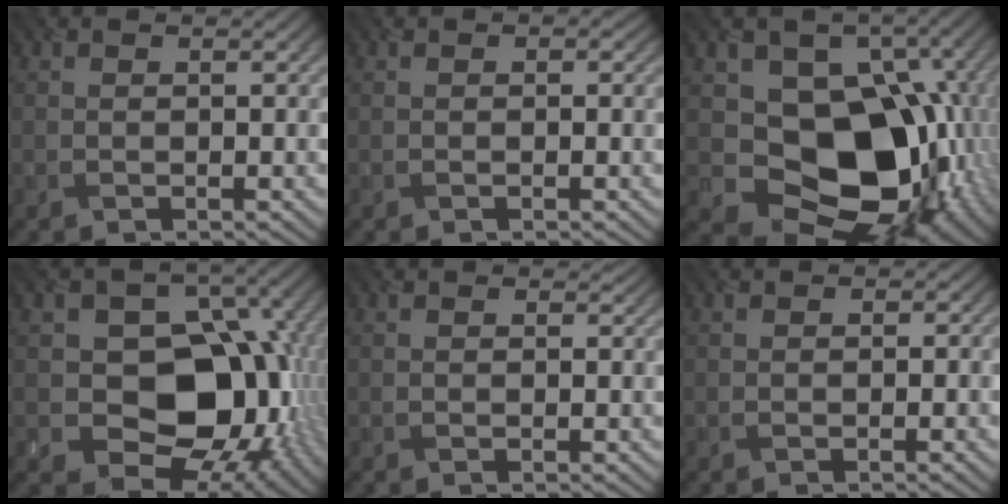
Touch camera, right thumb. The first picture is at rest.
{"total": 0.7, "force": [0.1, 0.6, 0.4], "torque": [-0.004, -0.005, 0.005]}
{"total": 15.1, "force": [-0.8, 11.8, 9.4], "torque": [-0.120, -0.034, -0.012]}
{"total": 13.8, "force": [-1.5, 10.8, 8.5], "torque": [-0.108, -0.020, -0.024]}
{"total": 0.5, "force": [0.2, 0.2, -0.5], "torque": [0.006, -0.006, 0.004]}
{"total": 1.0, "force": [-0.5, 0.8, 0.2], "torque": [0.004, -0.008, -0.002]}